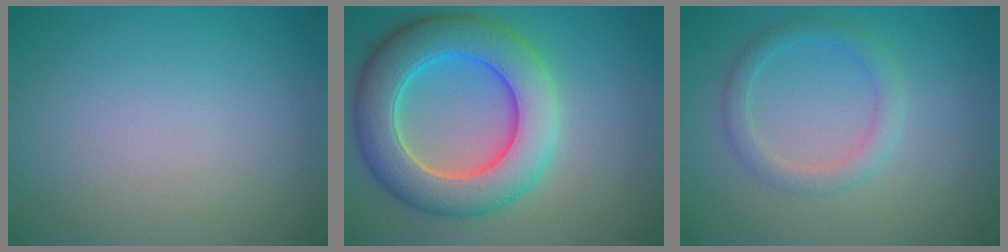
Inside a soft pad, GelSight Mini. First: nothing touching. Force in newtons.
{"total": 9.0, "press": 9.0, "slide": 0.4}
{"total": 2.3, "press": 2.3, "slide": 0.1}